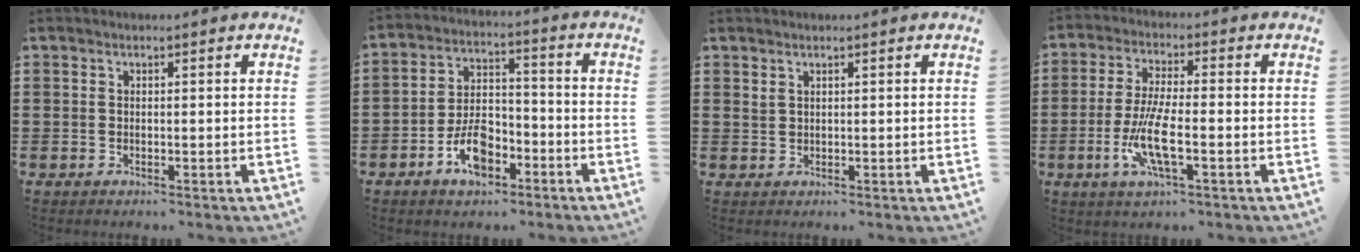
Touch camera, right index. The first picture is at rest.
{"total": 7.8, "force": [-4.0, 4.2, 5.3], "torque": [-0.110, 0.011, -0.076]}
{"total": 1.0, "force": [0.8, 0.5, 0.3], "torque": [-0.008, 0.003, 0.015]}
{"total": 8.0, "force": [-2.7, 1.9, 7.3], "torque": [-0.160, -0.014, -0.056]}